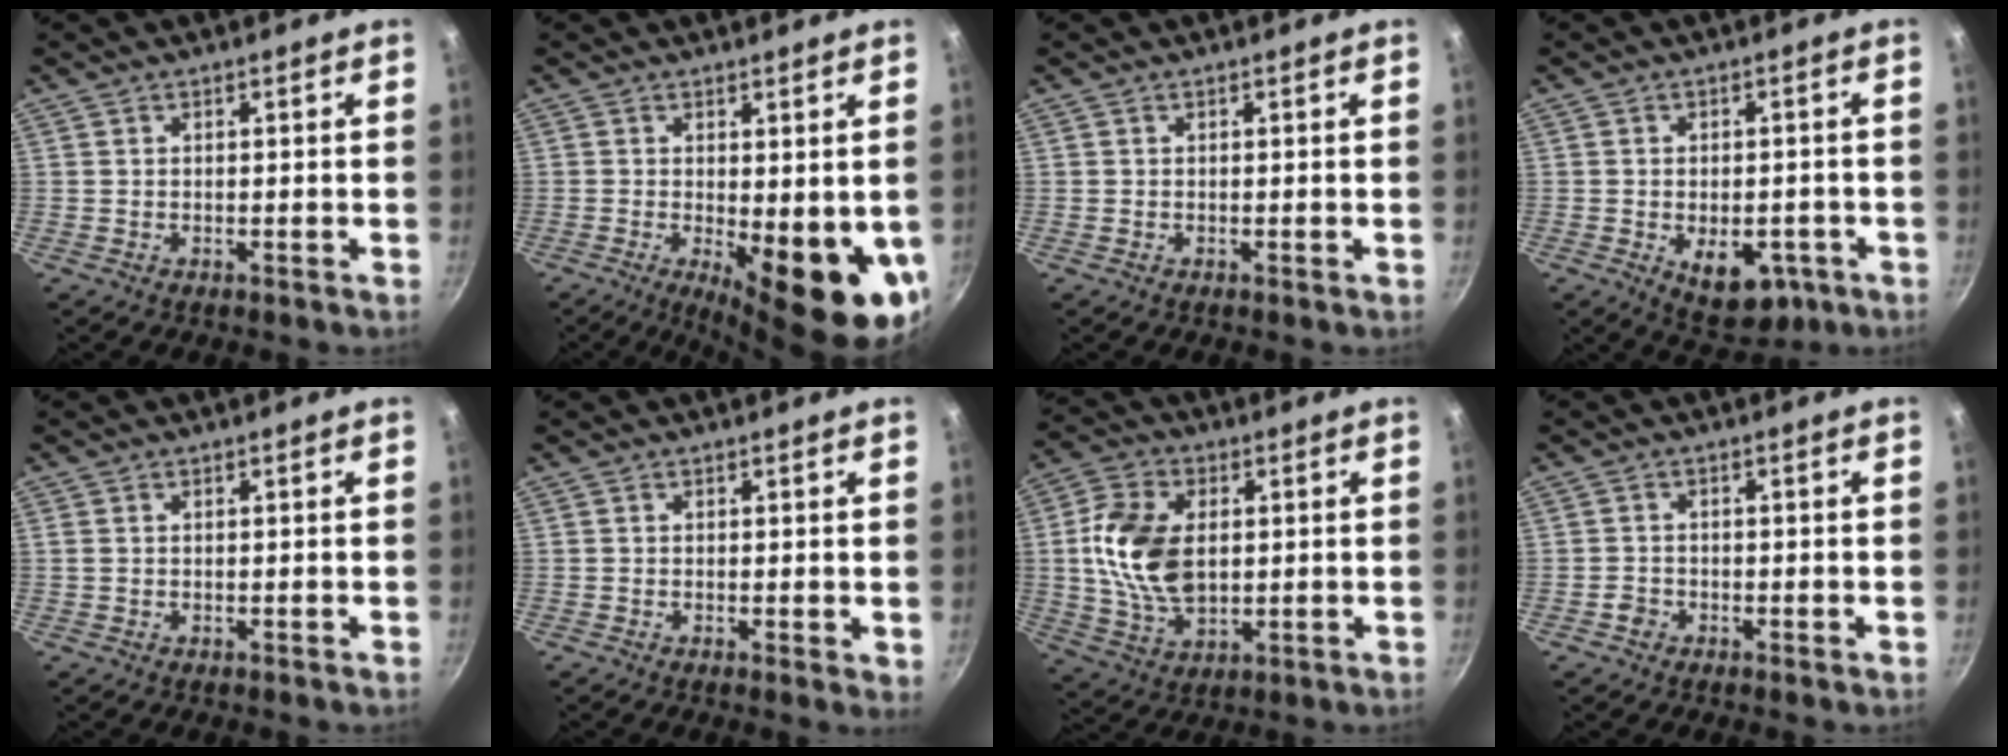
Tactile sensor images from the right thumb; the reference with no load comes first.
{"total": 13.5, "force": [-2.0, 4.6, 12.5], "torque": [-0.141, -0.026, -0.014]}
{"total": 0.0}
{"total": 9.6, "force": [-3.3, 5.7, 6.9], "torque": [-0.060, 0.005, -0.030]}
{"total": 0.8, "force": [0.2, 0.6, 0.4], "torque": [-0.009, 0.002, 0.004]}
{"total": 1.4, "force": [0.3, 0.5, 1.3], "torque": [-0.014, -0.005, 0.003]}
{"total": 14.5, "force": [1.3, 9.3, 11.0], "torque": [-0.195, -0.002, 0.026]}
{"total": 1.7, "force": [-1.0, 1.3, 0.4], "torque": [-0.001, 0.010, -0.016]}